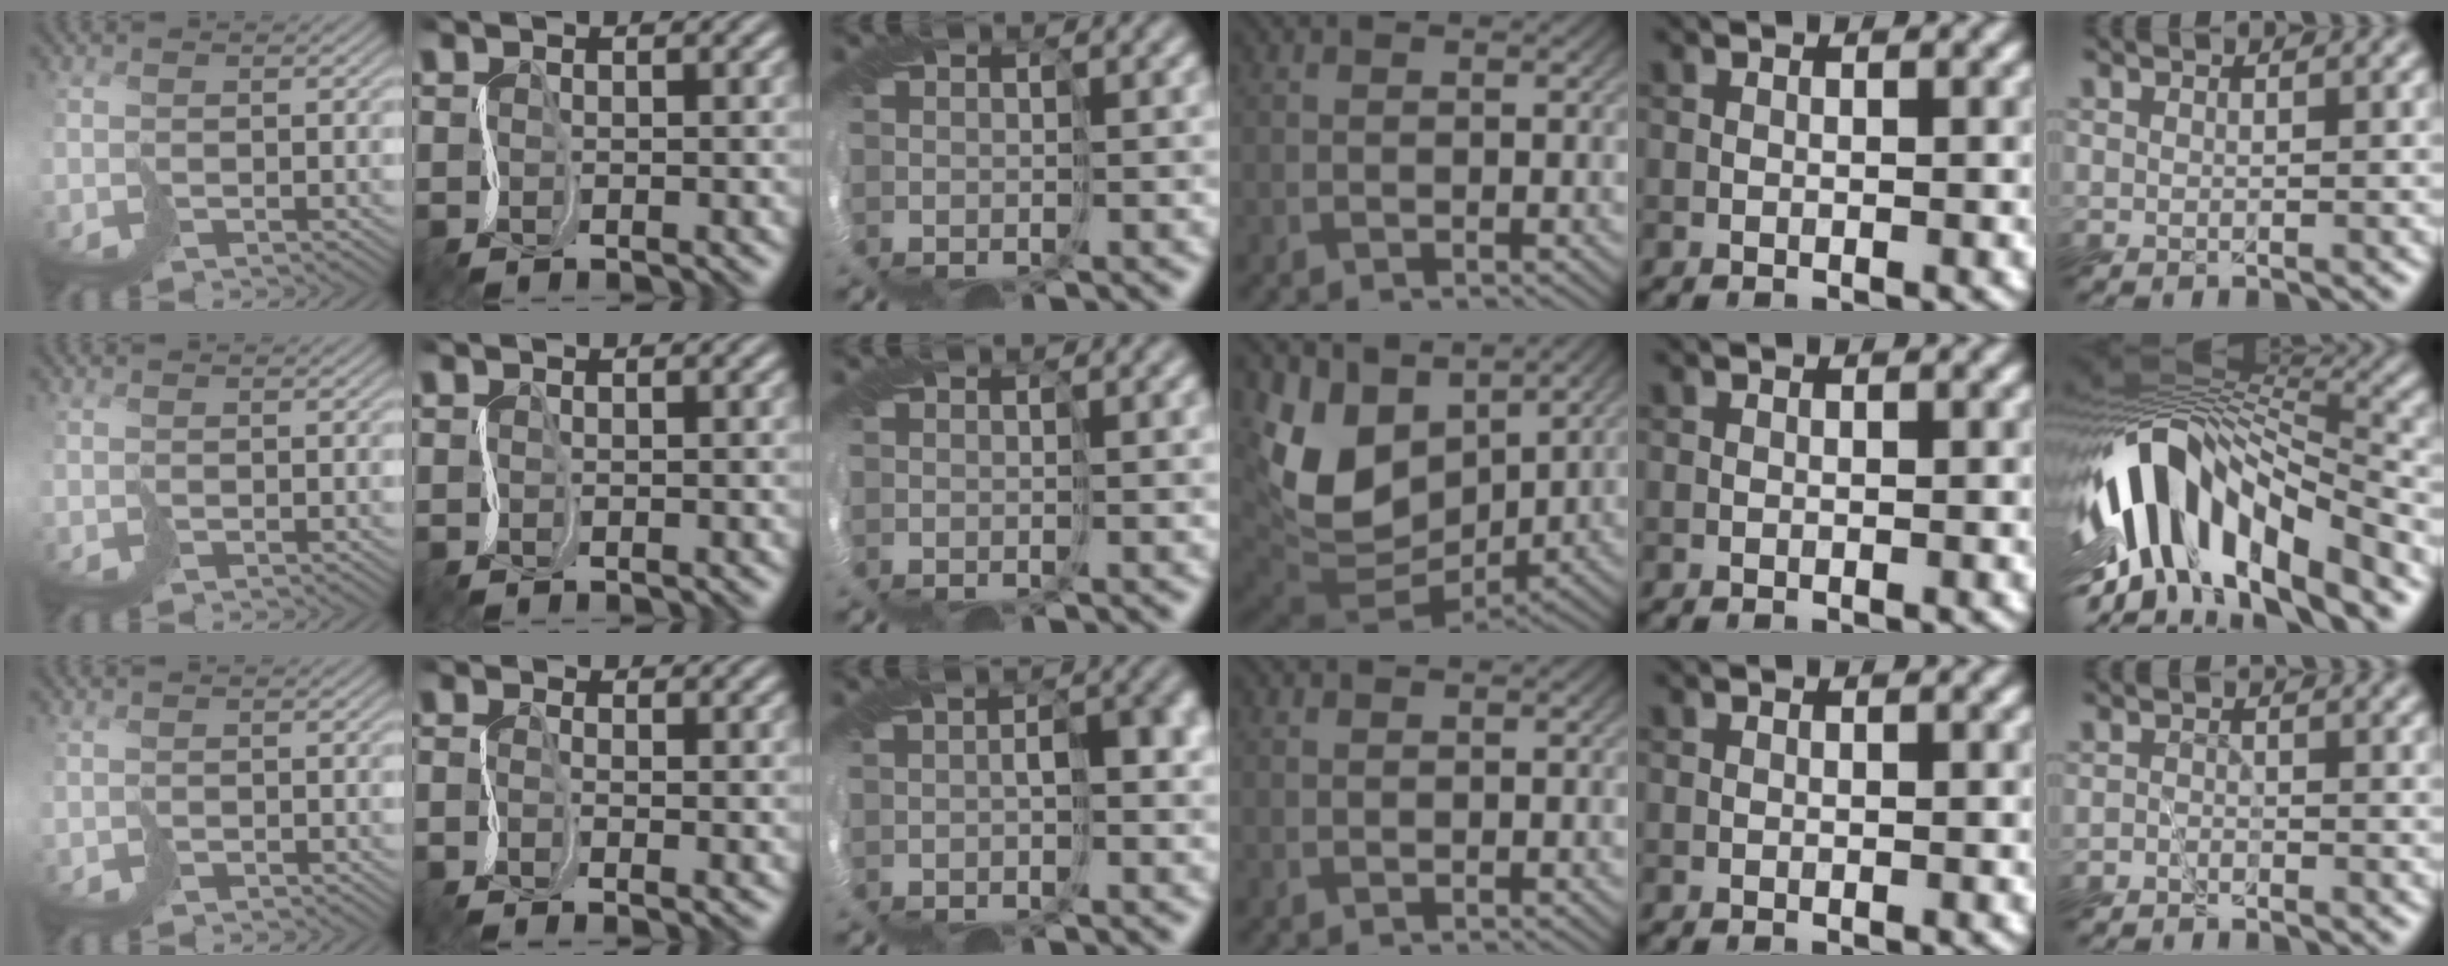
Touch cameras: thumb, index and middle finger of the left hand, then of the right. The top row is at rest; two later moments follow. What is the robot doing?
{"motion": "cut", "object": "bubble wrap"}